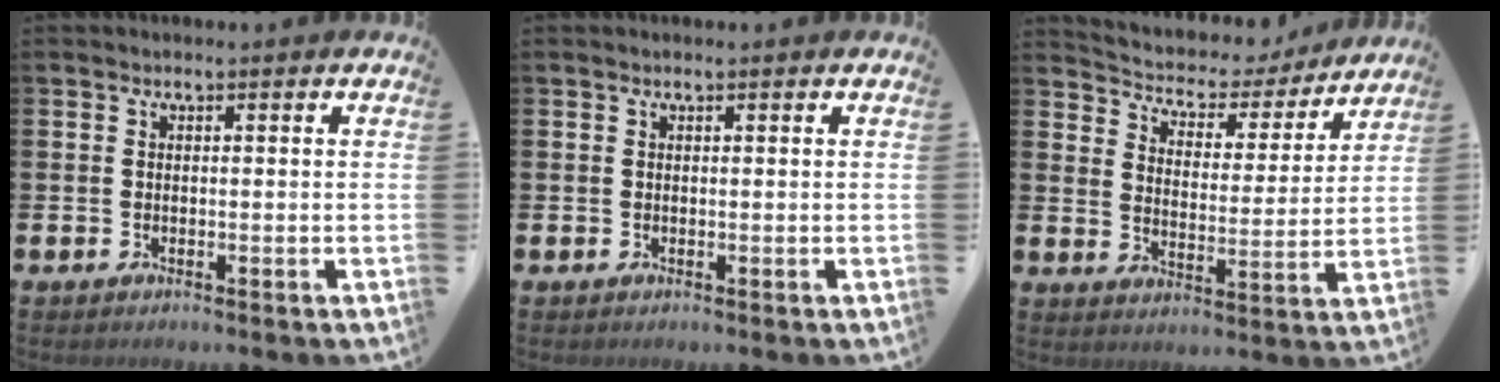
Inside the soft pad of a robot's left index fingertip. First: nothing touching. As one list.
[{"total": 0.0}, {"total": 4.9, "force": [4.4, 2.0, 0.4], "torque": [-0.044, -0.037, 0.071]}]